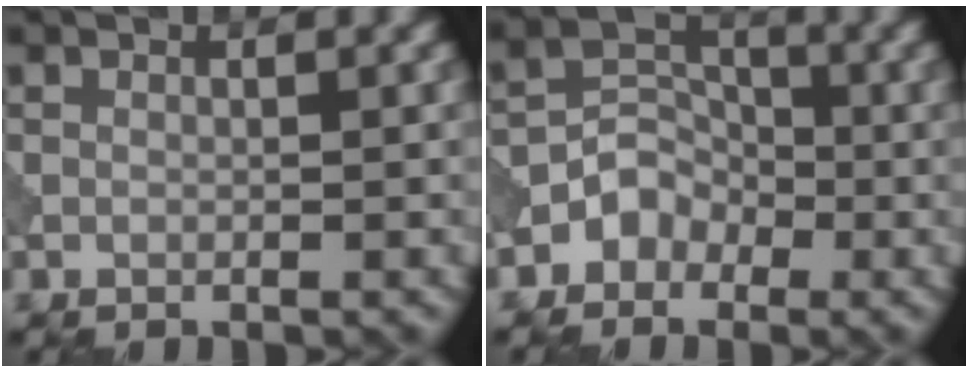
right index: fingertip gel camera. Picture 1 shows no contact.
{"total": 2.7, "force": [-1.6, 2.1, 0.6], "torque": [0.003, 0.013, -0.032]}